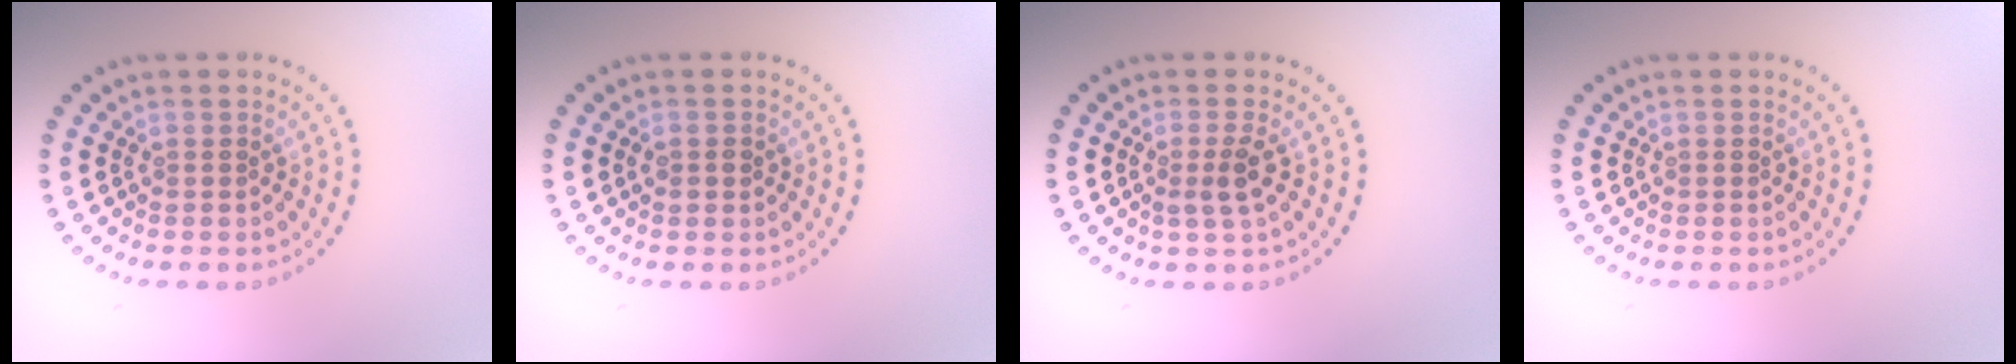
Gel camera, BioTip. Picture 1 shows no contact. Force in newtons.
{"total": 1.0, "press": 1.0, "slide": 0.1}
{"total": 1.9, "press": 1.5, "slide": 1.1}
{"total": 0.0}